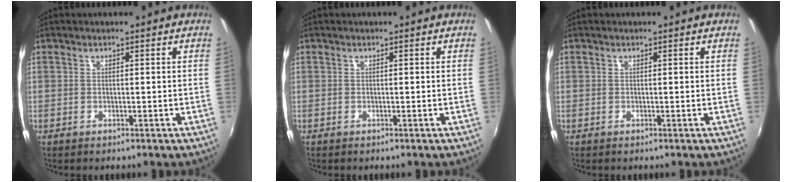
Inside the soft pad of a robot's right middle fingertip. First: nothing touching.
{"total": 0.0}
{"total": 0.0}